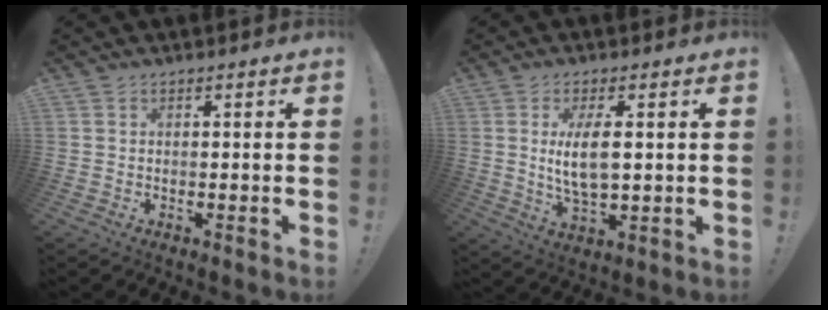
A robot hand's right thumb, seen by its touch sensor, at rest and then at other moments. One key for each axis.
{"total": 8.9, "fx": 1.3, "fy": 3.2, "fz": 8.2, "tx": -0.161, "ty": -0.015, "tz": 0.015}